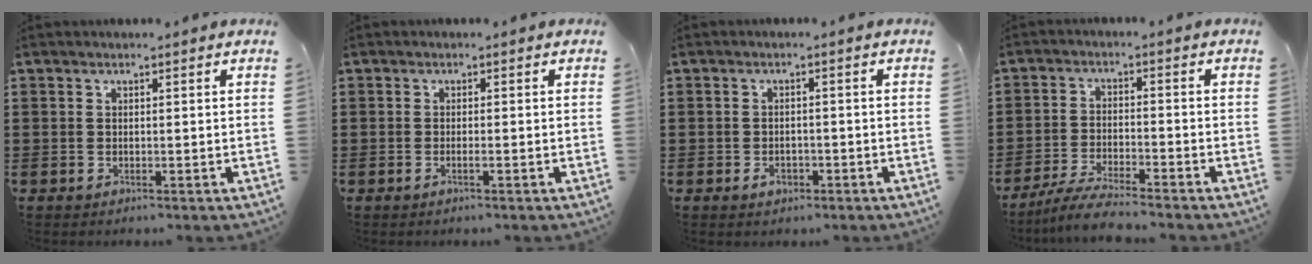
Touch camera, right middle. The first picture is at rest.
{"total": 0.9, "force": [-0.5, 0.0, 0.8], "torque": [-0.013, -0.002, -0.009]}
{"total": 1.9, "force": [-1.0, 1.2, 1.0], "torque": [-0.022, 0.001, -0.021]}
{"total": 5.3, "force": [-4.8, 0.1, 2.1], "torque": [-0.049, -0.008, -0.095]}